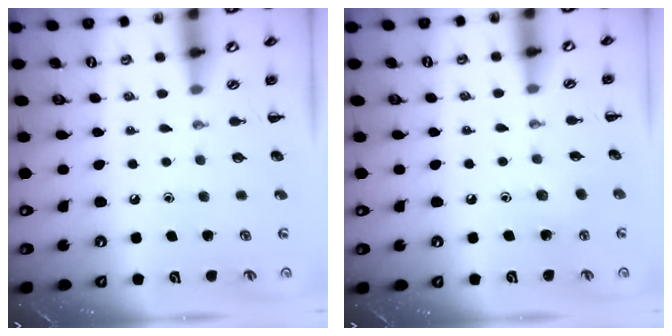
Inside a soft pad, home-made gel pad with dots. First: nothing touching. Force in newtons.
{"total": 5.9, "press": 5.7, "slide": 1.6}